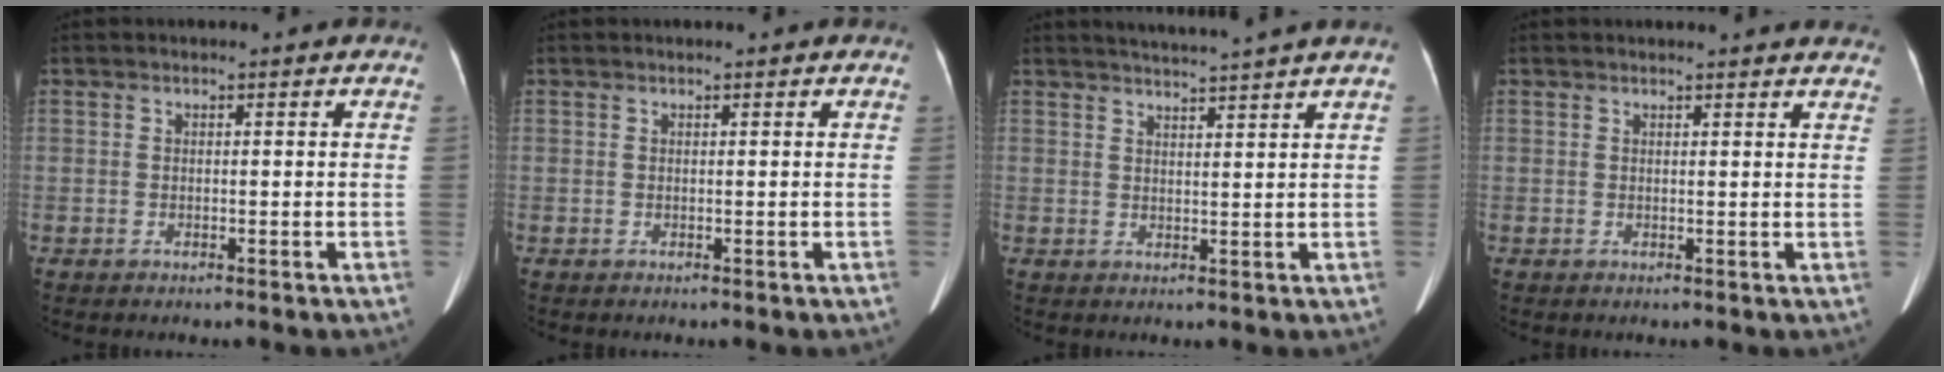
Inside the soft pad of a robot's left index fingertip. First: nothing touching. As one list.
[{"total": 0.8, "force": [0.7, 0.2, 0.4], "torque": [-0.008, 0.013, 0.009]}, {"total": 5.2, "force": [4.8, -1.4, 1.5], "torque": [-0.023, 0.007, 0.070]}, {"total": 11.3, "force": [10.7, 1.7, 3.1], "torque": [-0.022, 0.009, 0.105]}]